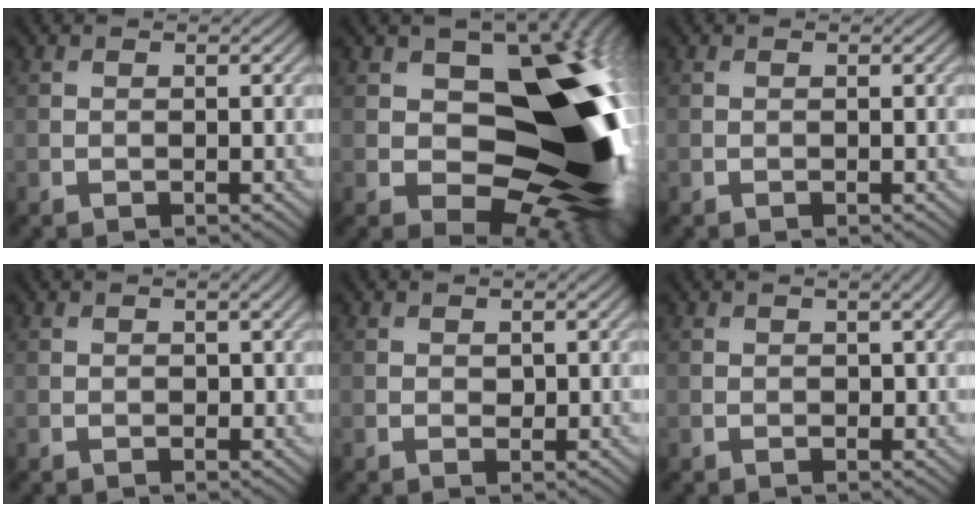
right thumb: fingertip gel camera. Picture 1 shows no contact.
{"total": 18.9, "force": [-0.1, 11.5, 14.9], "torque": [-0.149, -0.003, 0.007]}
{"total": 0.0}
{"total": 0.7, "force": [0.3, 0.3, 0.5], "torque": [-0.005, 0.002, 0.009]}
{"total": 0.7, "force": [0.3, 0.6, 0.3], "torque": [-0.006, 0.000, 0.006]}
{"total": 1.2, "force": [0.6, 0.5, 1.0], "torque": [-0.013, 0.002, 0.015]}